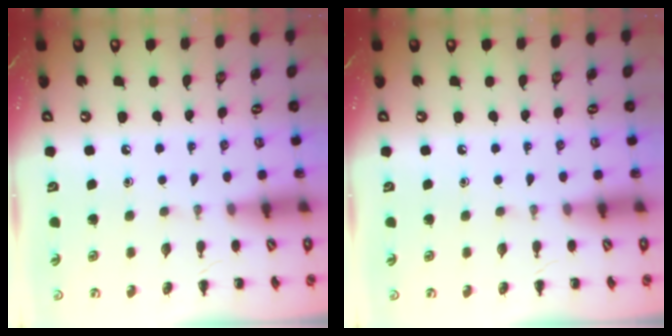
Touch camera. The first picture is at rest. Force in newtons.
{"total": 0.0}